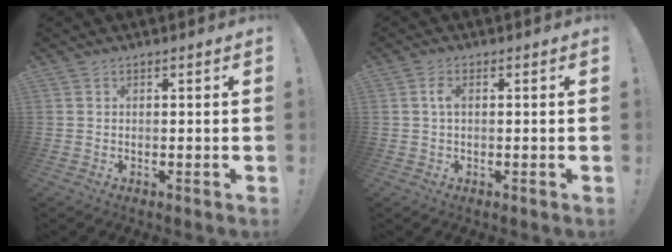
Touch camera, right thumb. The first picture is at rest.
{"total": 2.6, "force": [0.2, 1.1, 2.3], "torque": [-0.037, 0.004, 0.000]}